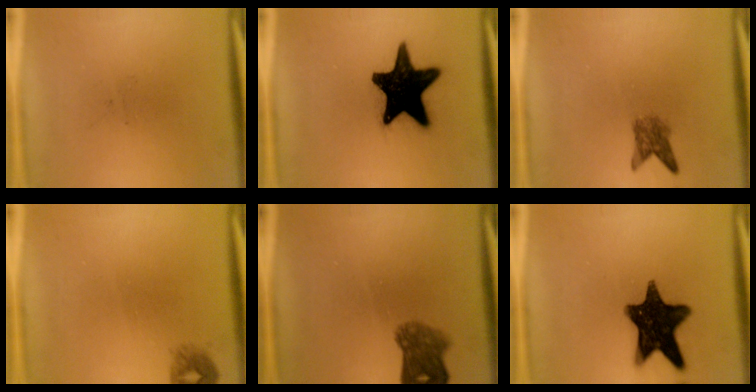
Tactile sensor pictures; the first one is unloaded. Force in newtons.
{"total": 19.1}
{"total": 2.9}
{"total": 1.2}
{"total": 5.2}
{"total": 15.3}